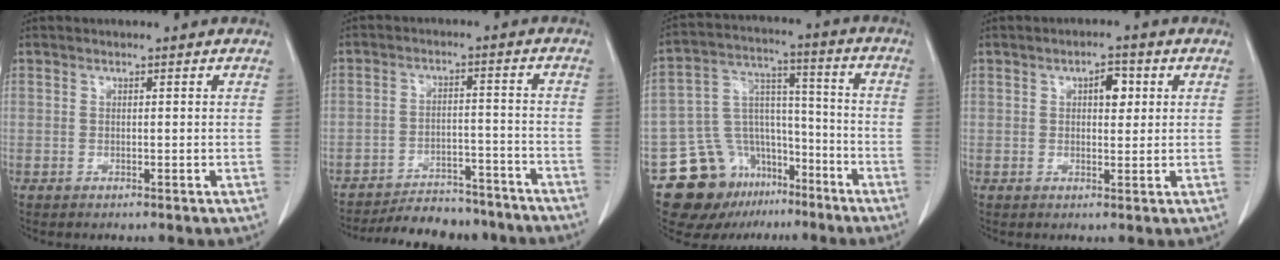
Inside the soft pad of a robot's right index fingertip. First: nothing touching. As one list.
[{"total": 14.6, "force": [-13.4, 4.4, 3.9], "torque": [-0.050, 0.014, -0.176]}, {"total": 15.1, "force": [-9.8, 10.5, 4.8], "torque": [-0.081, 0.074, -0.152]}, {"total": 3.4, "force": [1.1, 1.6, 2.8], "torque": [-0.042, 0.007, 0.014]}]